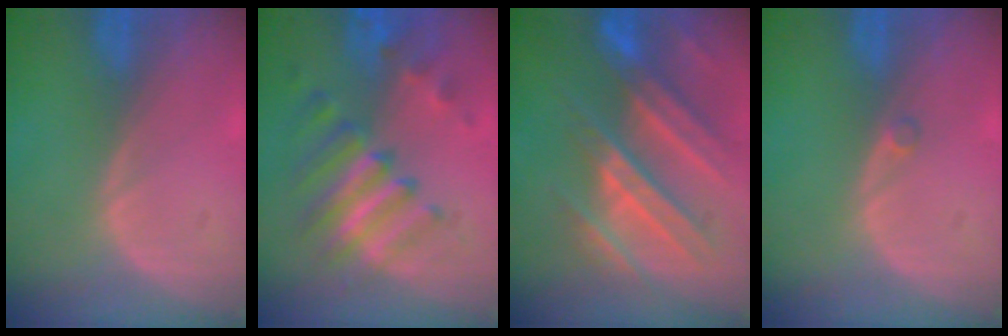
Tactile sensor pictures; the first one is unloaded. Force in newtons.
{"total": 8.2, "press": 8.0, "slide": 1.7}
{"total": 10.9, "press": 9.7, "slide": 4.9}
{"total": 0.6, "press": 0.6, "slide": 0.1}